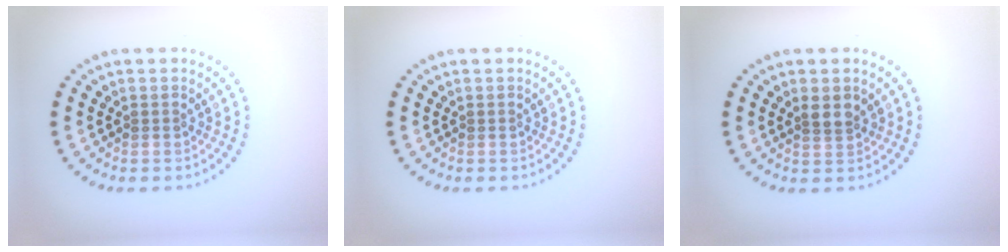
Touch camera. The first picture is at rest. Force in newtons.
{"total": 0.0}
{"total": 1.7, "press": 1.5, "slide": 0.8}